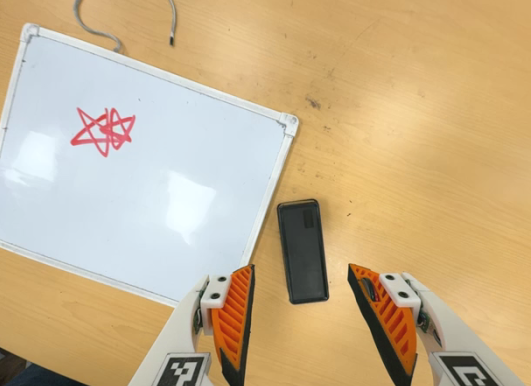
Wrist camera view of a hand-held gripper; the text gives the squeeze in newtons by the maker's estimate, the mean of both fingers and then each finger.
{"total": 0.0}